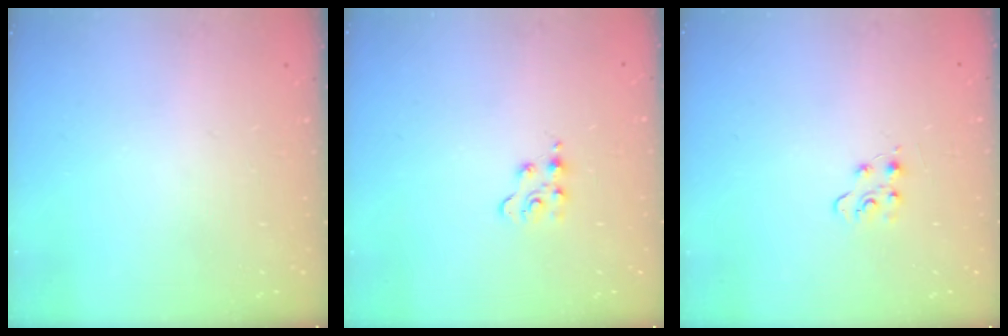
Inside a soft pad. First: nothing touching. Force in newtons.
{"total": 3.0, "press": 3.0, "slide": 0.4}
{"total": 5.2, "press": 5.2, "slide": 0.6}